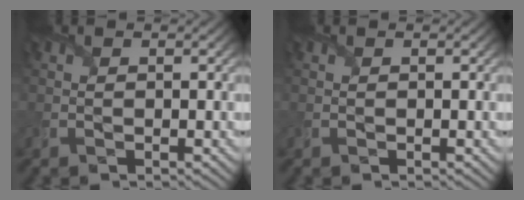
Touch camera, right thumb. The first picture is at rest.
{"total": 0.0}